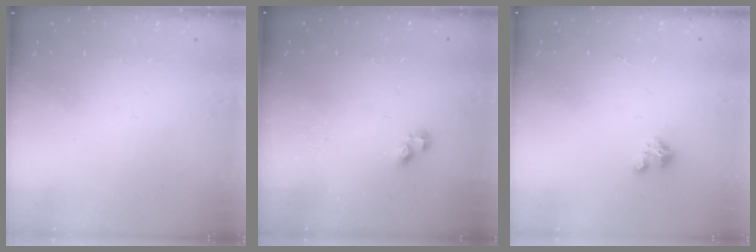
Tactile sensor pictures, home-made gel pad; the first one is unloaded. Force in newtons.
{"total": 2.8, "press": 2.7, "slide": 0.5}
{"total": 4.0, "press": 4.0, "slide": 0.3}